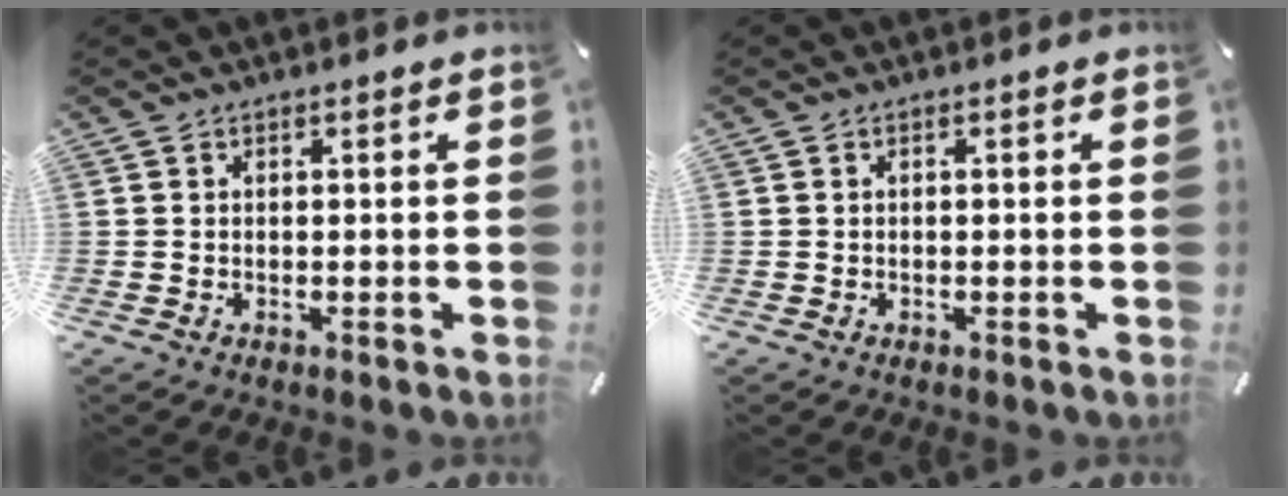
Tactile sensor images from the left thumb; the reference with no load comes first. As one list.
[{"total": 0.7, "force": [-0.2, 0.2, 0.6], "torque": [-0.012, -0.001, -0.003]}]